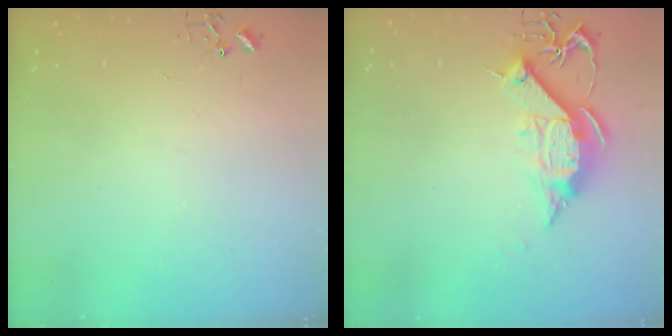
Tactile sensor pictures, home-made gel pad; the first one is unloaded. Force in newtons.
{"total": 11.9, "press": 11.9, "slide": 0.7}